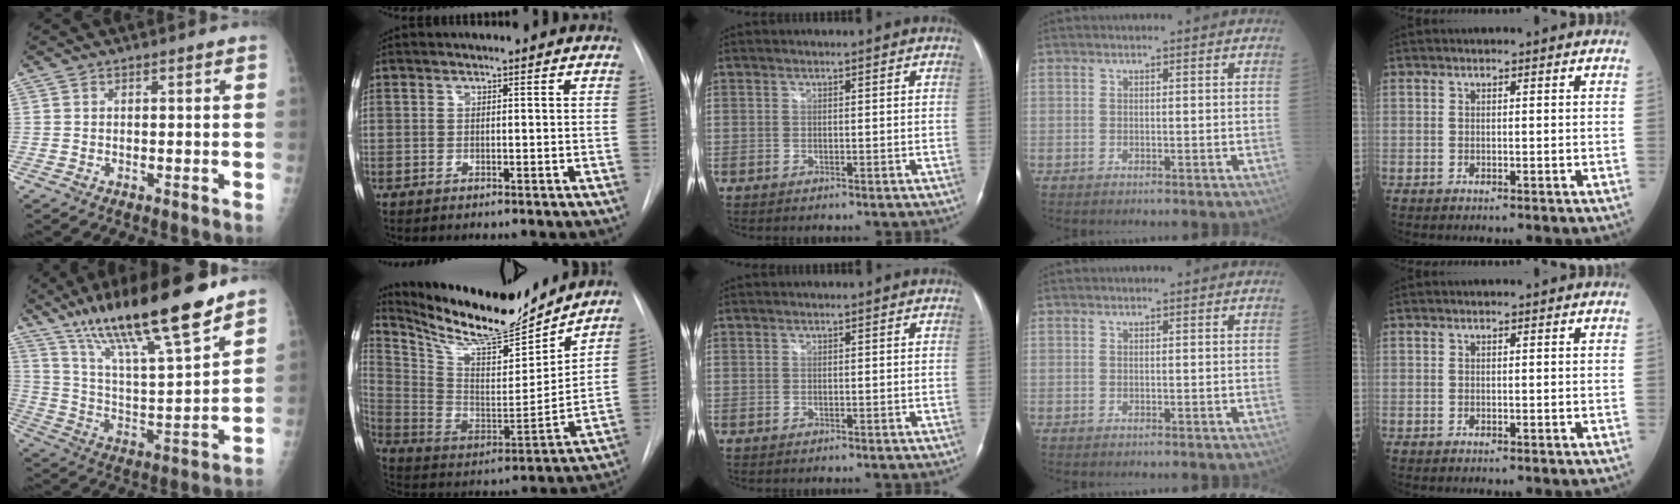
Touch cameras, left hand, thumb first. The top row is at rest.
{"thumb": {"total": 22.9, "force": [16.4, 3.6, 15.6], "torque": [-0.254, -0.067, 0.288]}, "index": {"total": 19.3, "force": [17.3, 3.2, 7.8], "torque": [-0.155, -0.027, 0.293]}}